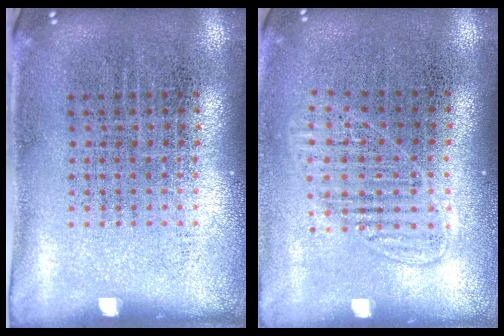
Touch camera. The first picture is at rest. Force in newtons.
{"total": 1.2, "press": 1.1, "slide": 0.5}